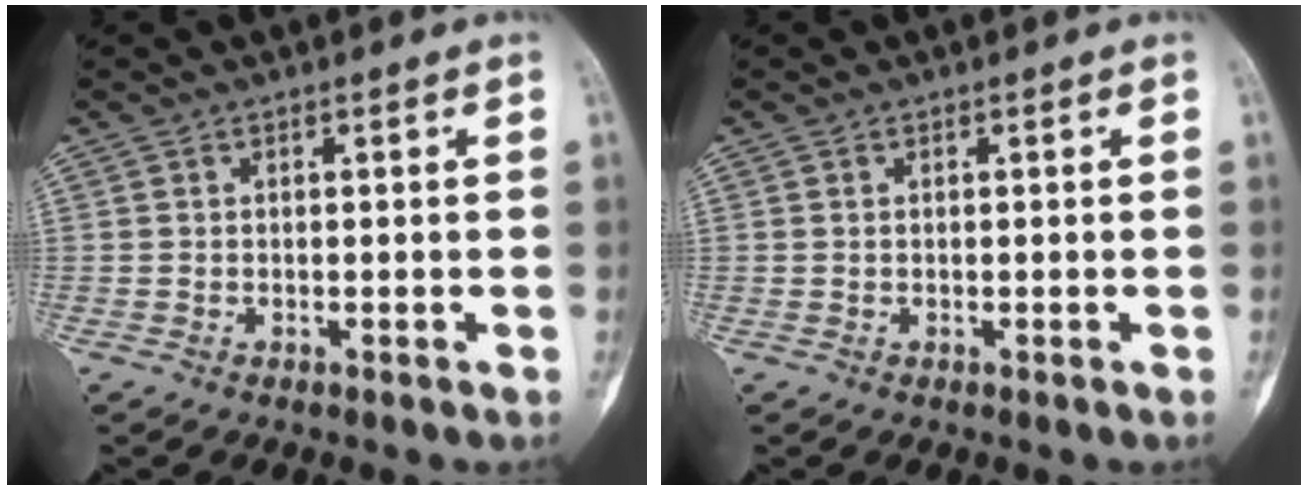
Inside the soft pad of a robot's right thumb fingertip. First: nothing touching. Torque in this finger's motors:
{"motor_torque": [-0.01, 0.00, -0.20, -0.16, -0.06]}